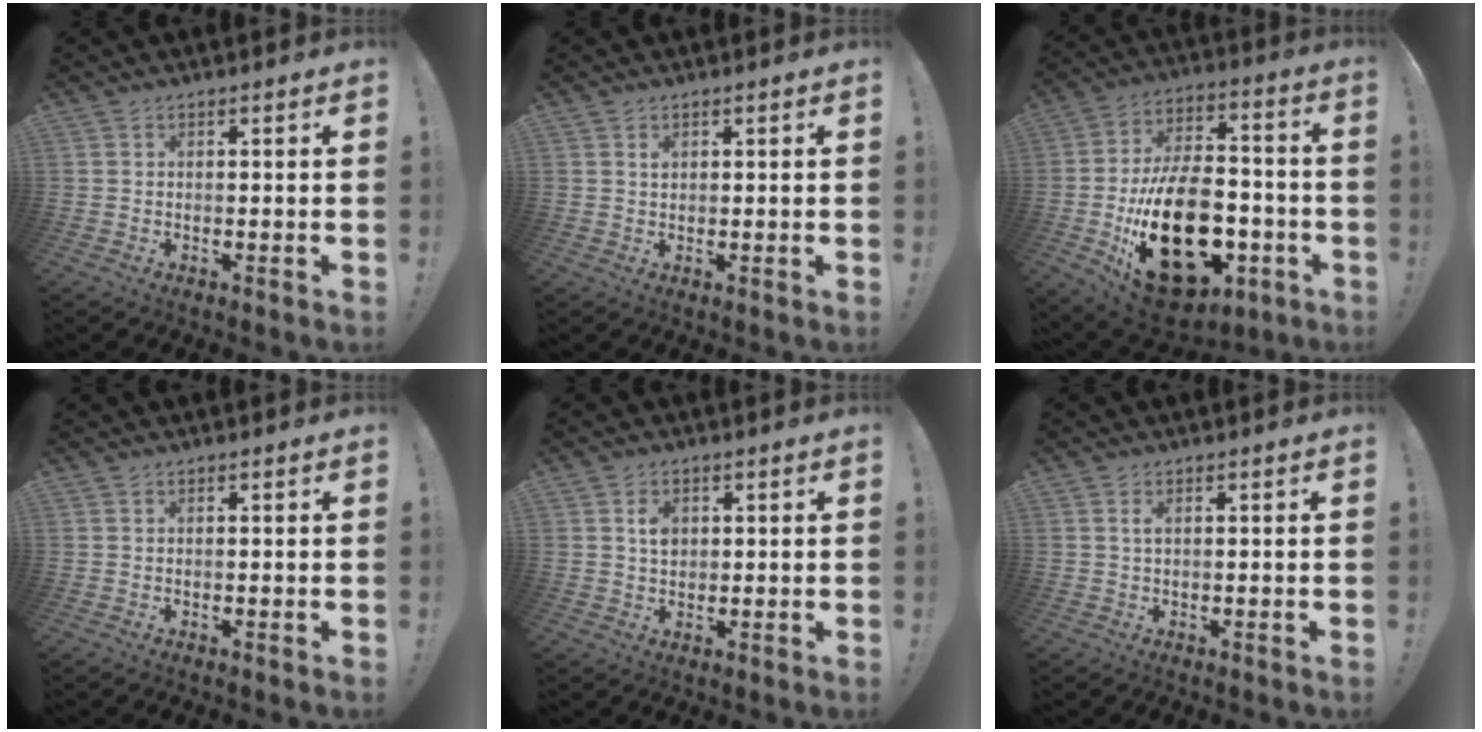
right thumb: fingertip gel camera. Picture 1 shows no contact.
{"total": 0.9, "force": [0.6, 0.6, 0.4], "torque": [0.003, -0.004, 0.009]}
{"total": 29.7, "force": [-8.8, 18.5, 21.4], "torque": [-0.368, 0.055, -0.120]}
{"total": 0.0}
{"total": 4.0, "force": [1.0, 3.2, 2.2], "torque": [-0.021, -0.004, 0.013]}
{"total": 1.0, "force": [0.3, 0.6, 0.7], "torque": [-0.013, 0.002, 0.004]}